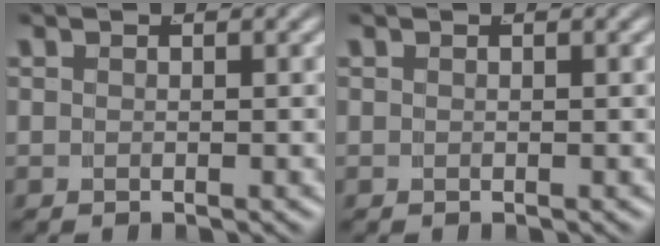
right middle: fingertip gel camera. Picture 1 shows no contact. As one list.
[{"total": 0.0}]